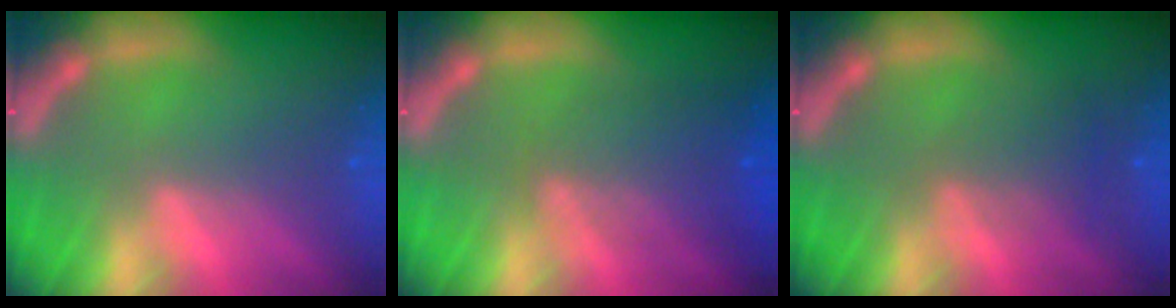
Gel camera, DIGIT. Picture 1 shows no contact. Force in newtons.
{"total": 5.1}
{"total": 2.5}